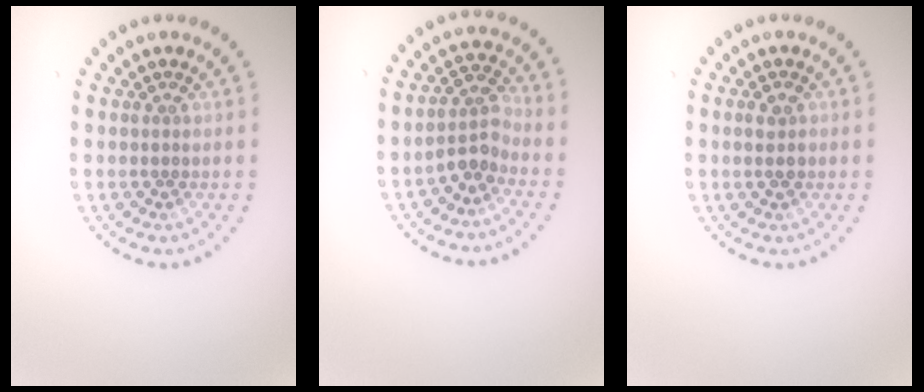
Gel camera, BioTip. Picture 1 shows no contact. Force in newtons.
{"total": 2.6, "press": 2.1, "slide": 1.5}
{"total": 1.5, "press": 1.5, "slide": 0.1}